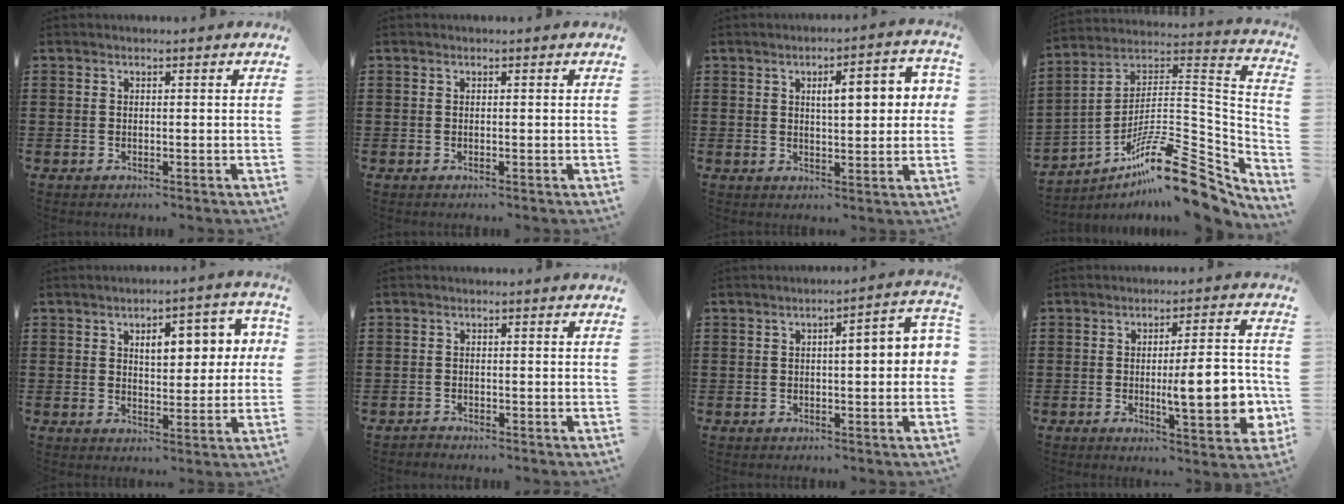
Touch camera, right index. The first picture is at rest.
{"total": 0.0}
{"total": 6.2, "force": [1.4, 1.9, 5.8], "torque": [-0.088, -0.002, 0.014]}
{"total": 17.2, "force": [-11.9, 4.1, 11.7], "torque": [-0.172, 0.029, -0.211]}
{"total": 7.0, "force": [2.0, 3.7, 5.6], "torque": [-0.079, -0.003, 0.022]}
{"total": 0.9, "force": [-0.9, 0.2, -0.1], "torque": [0.001, 0.005, -0.020]}
{"total": 4.6, "force": [0.0, 0.8, 4.5], "torque": [-0.065, -0.001, -0.008]}
{"total": 10.8, "force": [-1.7, 3.1, 10.2], "torque": [-0.133, -0.010, -0.027]}